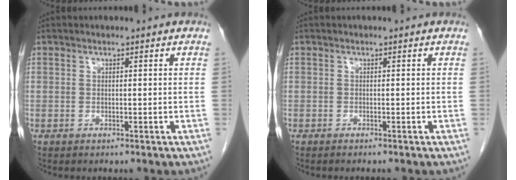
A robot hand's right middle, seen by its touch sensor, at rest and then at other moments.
{"total": 0.7, "force": [-0.6, 0.0, 0.4], "torque": [-0.006, -0.001, -0.007]}